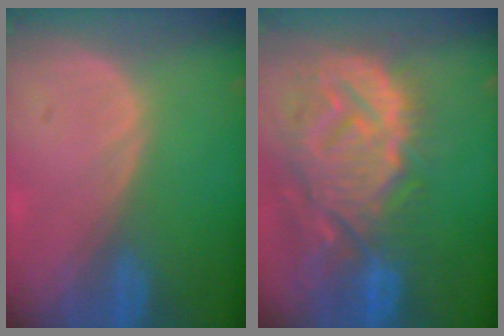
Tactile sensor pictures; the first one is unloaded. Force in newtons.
{"total": 14.3, "press": 12.3, "slide": 7.3}